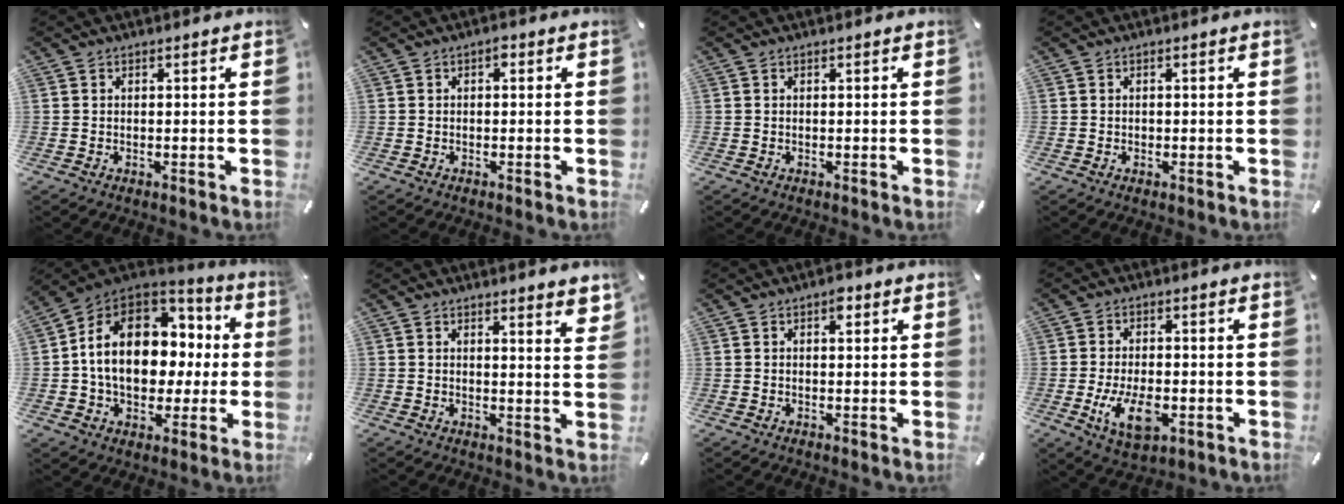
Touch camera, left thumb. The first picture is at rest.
{"total": 1.1, "force": [0.1, 0.7, 0.9], "torque": [-0.019, 0.006, 0.000]}
{"total": 0.0}
{"total": 0.6, "force": [0.0, 0.5, 0.2], "torque": [-0.004, 0.003, -0.002]}
{"total": 18.5, "force": [2.0, 13.8, 12.2], "torque": [-0.208, -0.002, 0.037]}
{"total": 2.6, "force": [2.2, 0.1, 1.4], "torque": [-0.017, -0.016, 0.036]}
{"total": 2.5, "force": [1.0, 1.3, 1.9], "torque": [-0.016, -0.003, 0.010]}
{"total": 9.6, "force": [-2.7, 5.3, 7.5], "torque": [-0.148, -0.008, -0.049]}